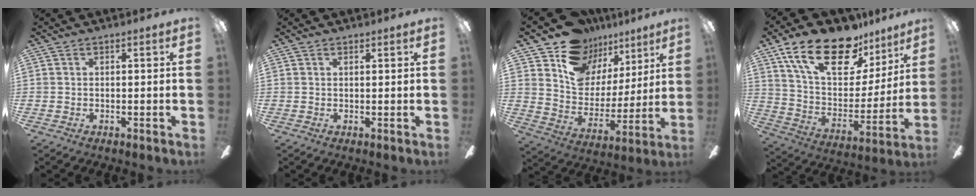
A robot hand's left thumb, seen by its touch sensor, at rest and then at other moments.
{"total": 0.9, "force": [0.7, 0.5, 0.1], "torque": [-0.002, 0.001, 0.014]}
{"total": 14.5, "force": [10.6, 9.2, 3.7], "torque": [-0.074, -0.084, 0.198]}
{"total": 22.4, "force": [15.1, 10.1, 12.9], "torque": [-0.224, -0.086, 0.268]}